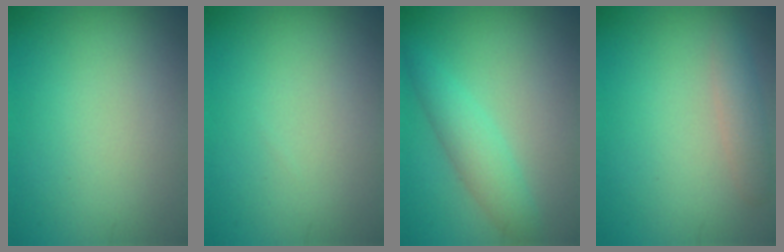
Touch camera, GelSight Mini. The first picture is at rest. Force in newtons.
{"total": 0.0}
{"total": 3.0, "press": 3.0, "slide": 0.0}
{"total": 1.7, "press": 1.7, "slide": 0.0}